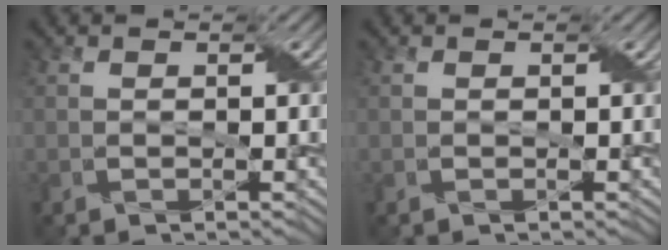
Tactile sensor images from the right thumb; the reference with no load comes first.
{"total": 0.0}